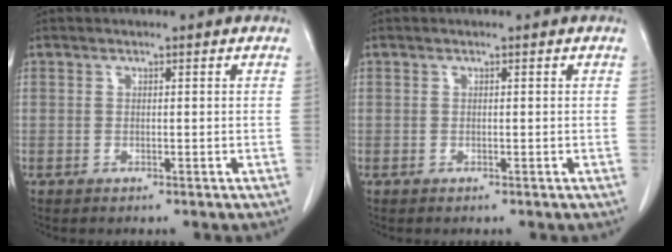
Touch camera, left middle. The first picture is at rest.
{"total": 0.0}